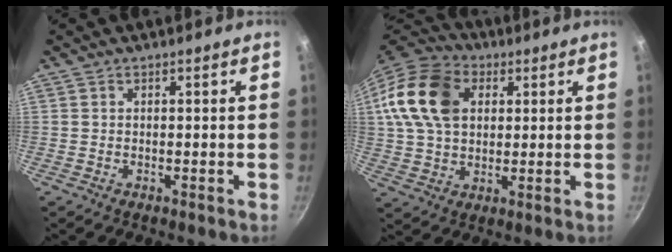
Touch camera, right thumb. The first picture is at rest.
{"total": 18.4, "force": [4.8, 13.1, 12.1], "torque": [-0.223, 0.016, 0.077]}